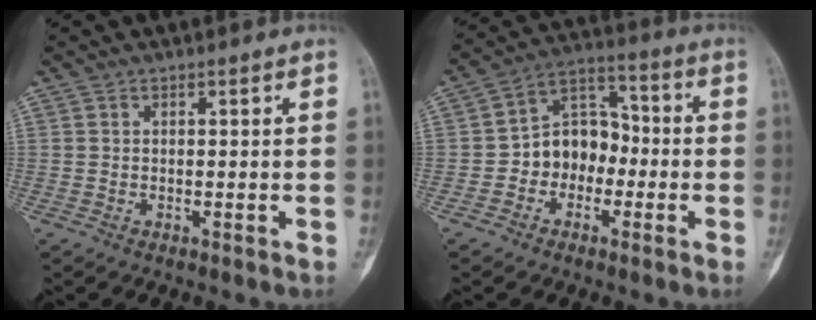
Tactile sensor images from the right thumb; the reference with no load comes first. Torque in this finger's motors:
{"motor_torque": [-0.33, 0.63, 0.45, 0.01, -0.02]}